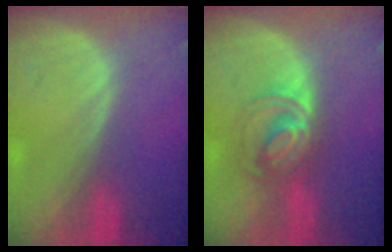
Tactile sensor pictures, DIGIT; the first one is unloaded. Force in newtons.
{"total": 6.4, "press": 5.8, "slide": 2.8}